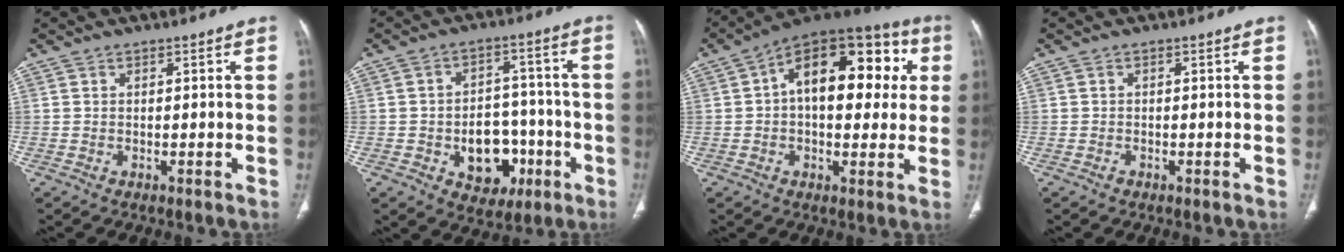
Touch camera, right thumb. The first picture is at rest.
{"total": 12.0, "force": [-3.9, 8.7, 7.2], "torque": [-0.057, 0.039, -0.044]}
{"total": 21.5, "force": [4.0, 11.7, 17.6], "torque": [-0.214, 0.037, 0.046]}
{"total": 0.6, "force": [-0.4, 0.4, 0.2], "torque": [-0.003, 0.001, -0.009]}